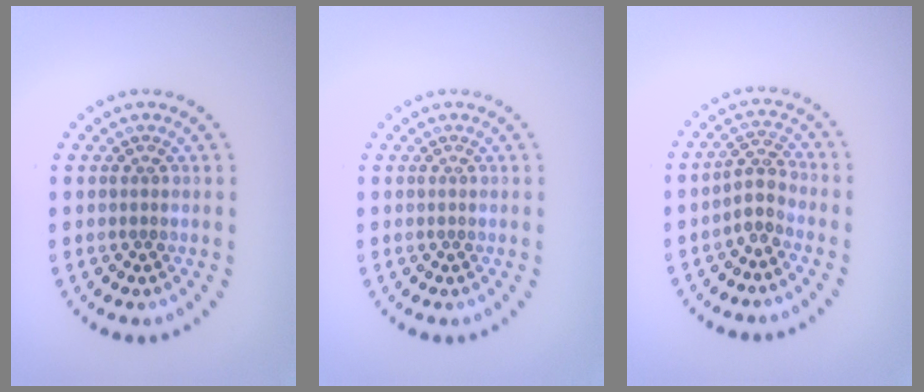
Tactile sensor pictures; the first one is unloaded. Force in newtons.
{"total": 0.0}
{"total": 2.3, "press": 1.8, "slide": 1.5}